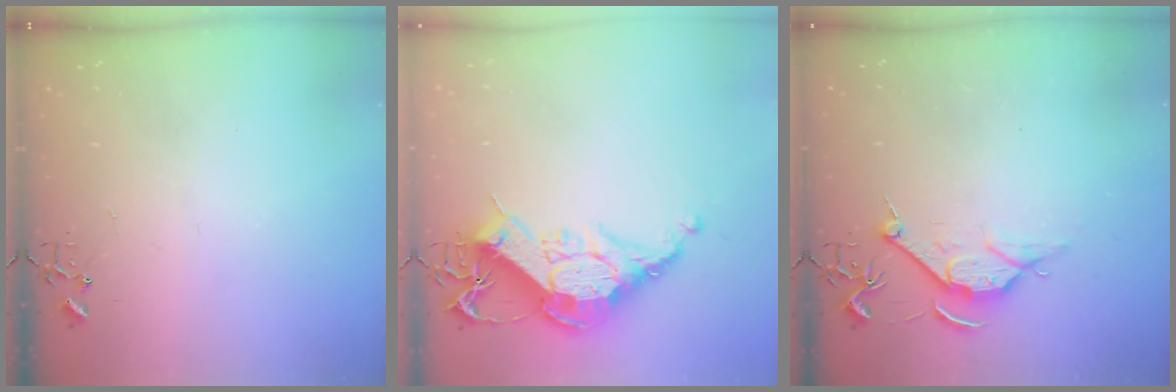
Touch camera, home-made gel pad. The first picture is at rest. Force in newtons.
{"total": 18.5, "press": 18.4, "slide": 1.5}
{"total": 8.4, "press": 8.3, "slide": 1.0}